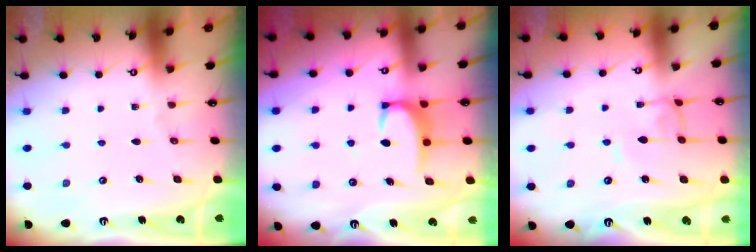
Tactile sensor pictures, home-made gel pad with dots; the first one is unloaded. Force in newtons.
{"total": 2.8, "press": 2.7, "slide": 0.5}
{"total": 1.1, "press": 1.0, "slide": 0.3}